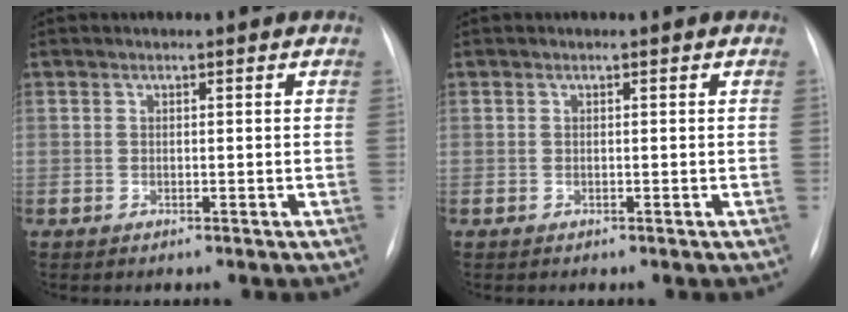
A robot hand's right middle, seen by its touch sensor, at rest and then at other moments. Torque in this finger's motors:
{"motor_torque": [0.02, -0.15, -0.02, -0.01]}